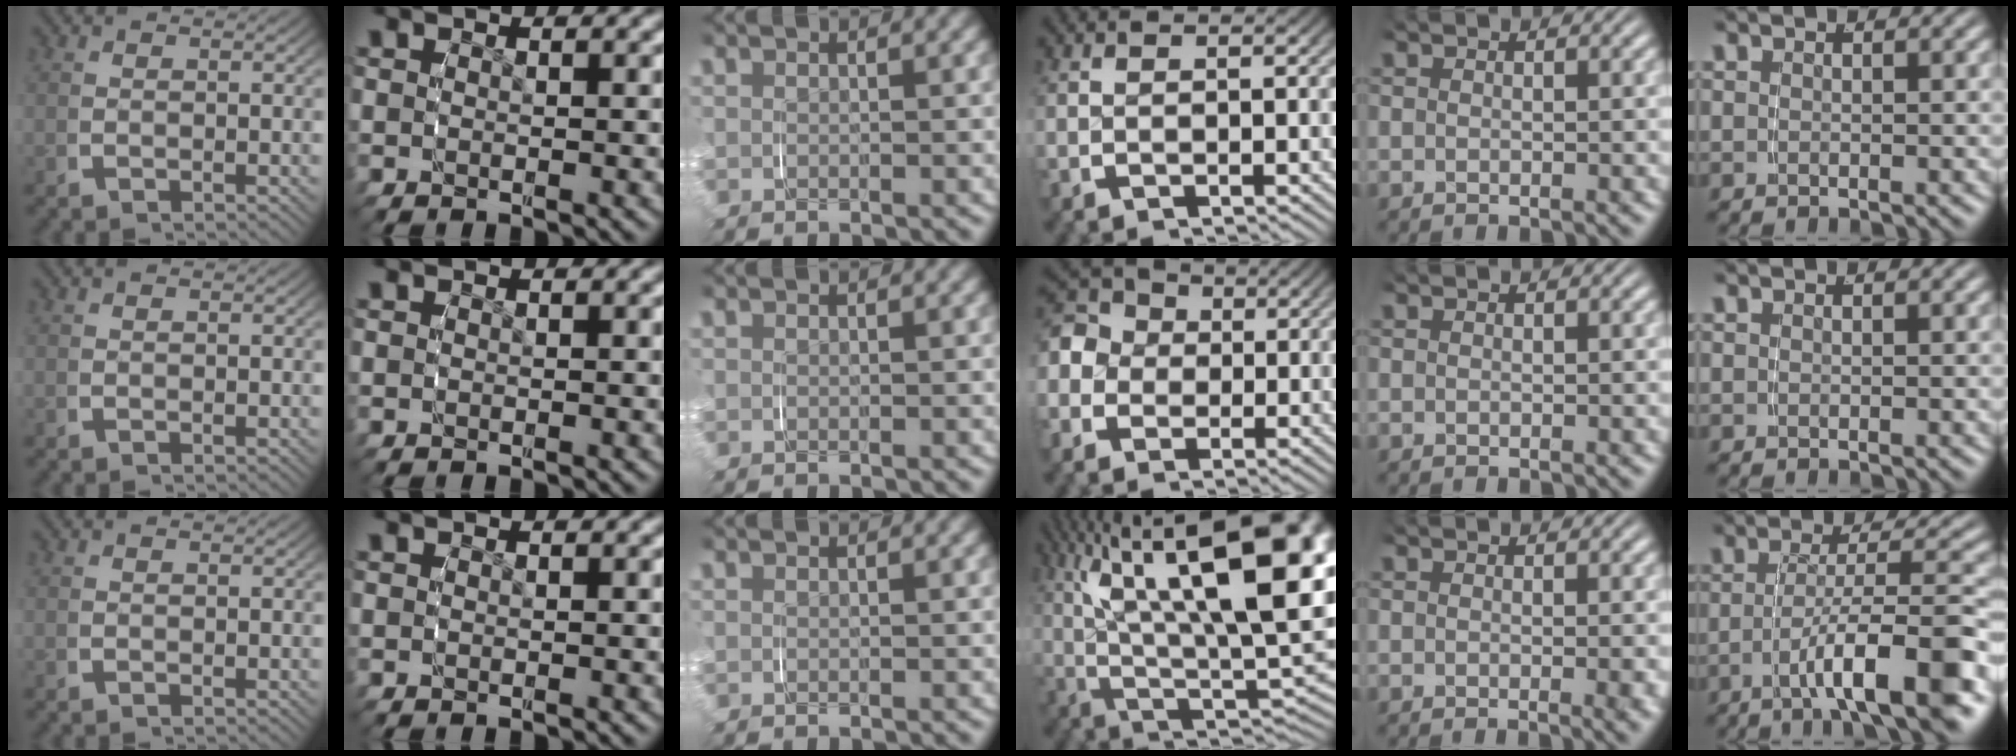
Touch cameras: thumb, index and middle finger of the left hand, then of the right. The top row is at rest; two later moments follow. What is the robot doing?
{"motion": "grasp_and_lifting", "object": "glasses case"}